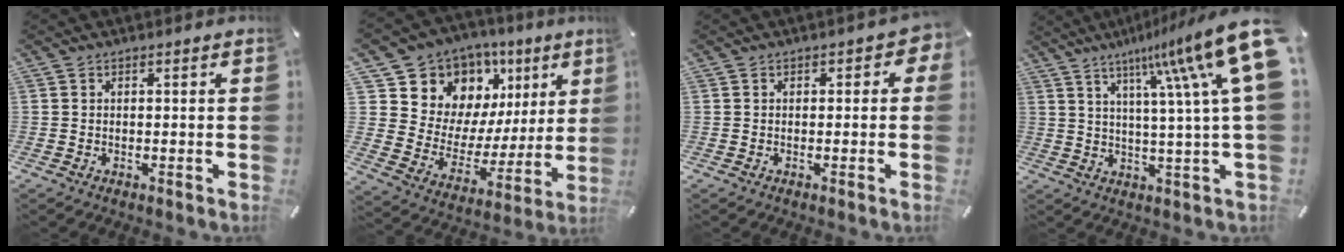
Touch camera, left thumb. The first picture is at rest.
{"total": 11.6, "force": [7.6, 8.6, 1.4], "torque": [-0.025, -0.091, 0.141]}
{"total": 2.1, "force": [0.0, 1.5, 1.5], "torque": [-0.012, 0.002, -0.005]}
{"total": 19.9, "force": [9.4, 1.4, 17.5], "torque": [-0.273, -0.063, 0.132]}